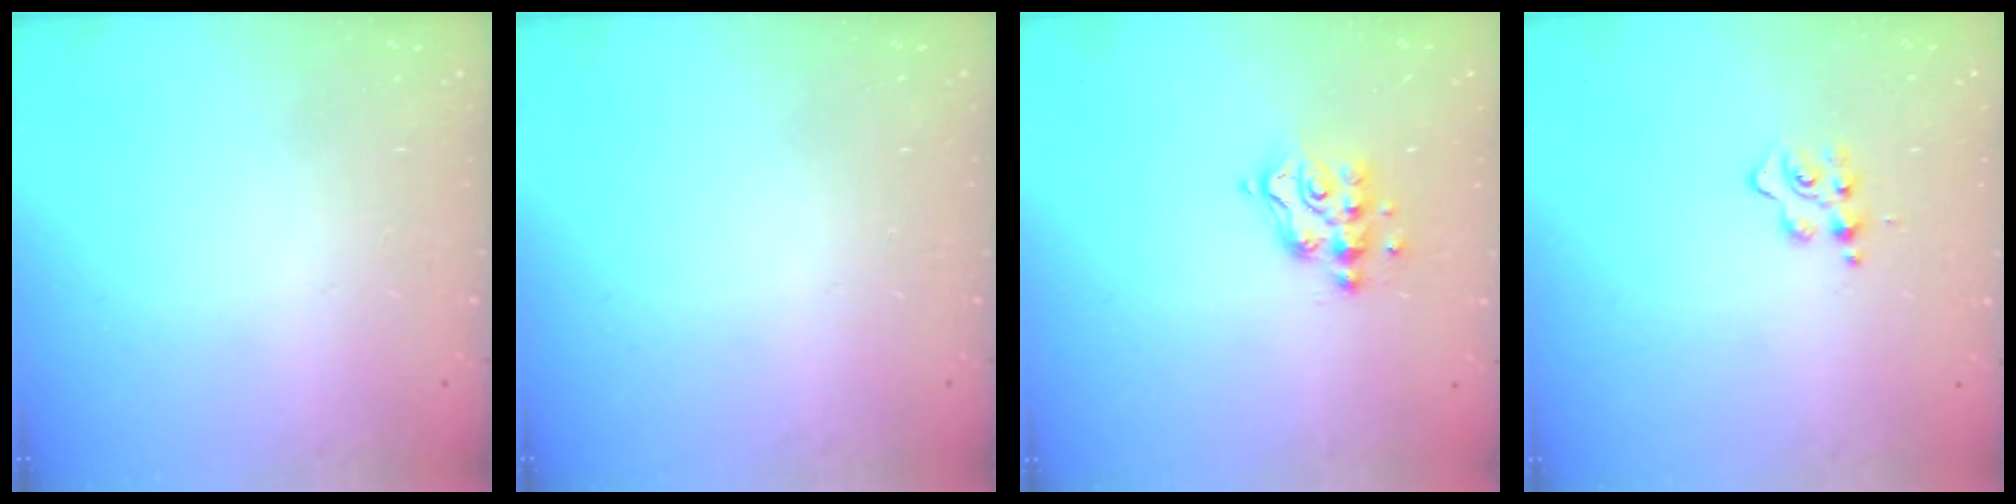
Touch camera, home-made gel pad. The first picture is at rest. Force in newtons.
{"total": 0.0}
{"total": 9.6, "press": 9.6, "slide": 0.7}
{"total": 6.5, "press": 6.5, "slide": 0.6}